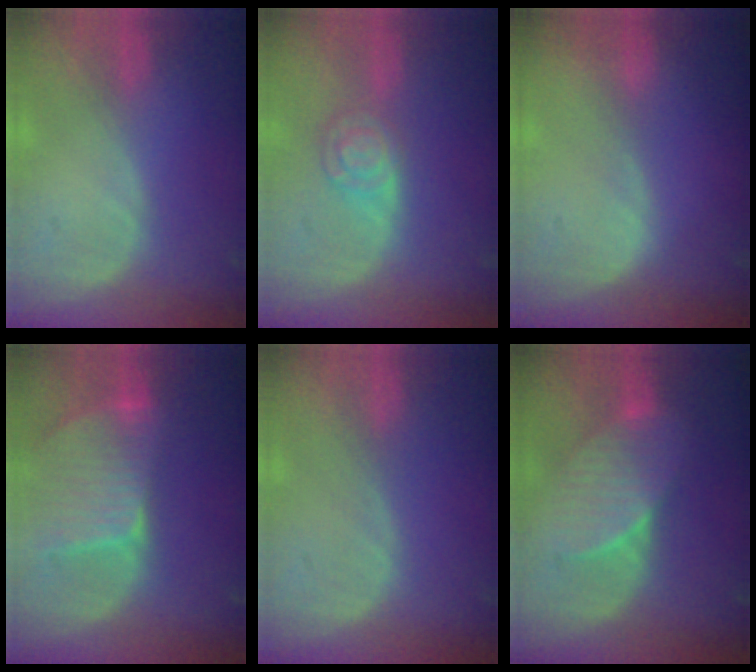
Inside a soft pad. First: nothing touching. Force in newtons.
{"total": 5.3, "press": 4.7, "slide": 2.4}
{"total": 0.5, "press": 0.3, "slide": 0.4}
{"total": 9.5, "press": 8.4, "slide": 4.5}
{"total": 0.0}
{"total": 7.2, "press": 7.1, "slide": 1.4}